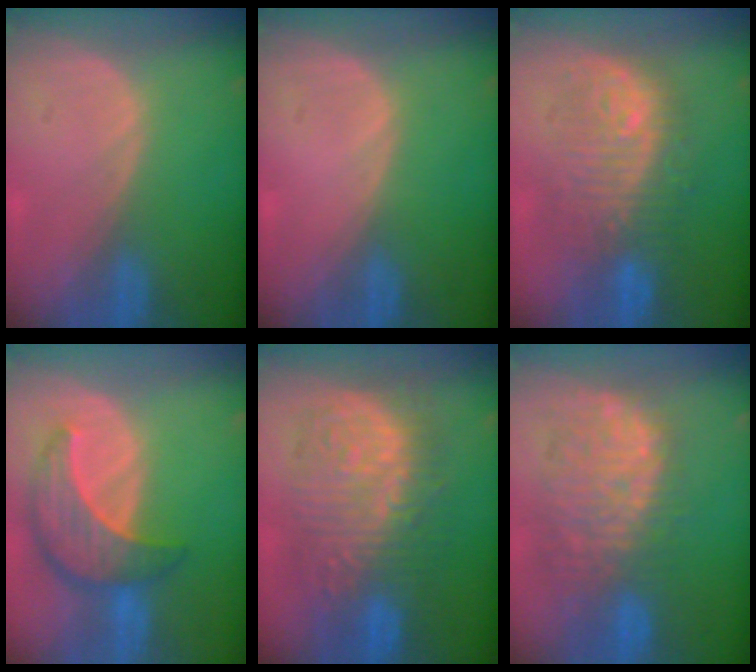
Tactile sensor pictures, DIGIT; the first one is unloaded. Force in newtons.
{"total": 0.0}
{"total": 9.7, "press": 9.6, "slide": 0.9}
{"total": 8.6, "press": 7.8, "slide": 3.8}
{"total": 13.0, "press": 13.0, "slide": 1.3}
{"total": 11.0, "press": 10.1, "slide": 4.3}